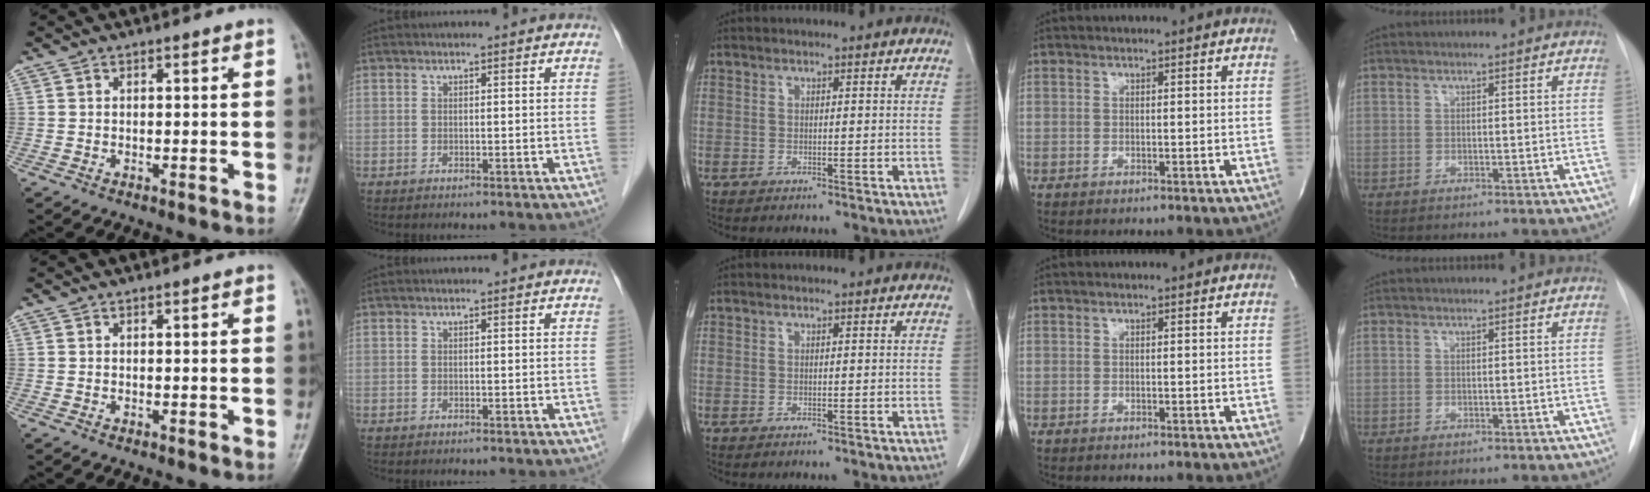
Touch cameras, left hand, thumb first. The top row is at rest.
{}